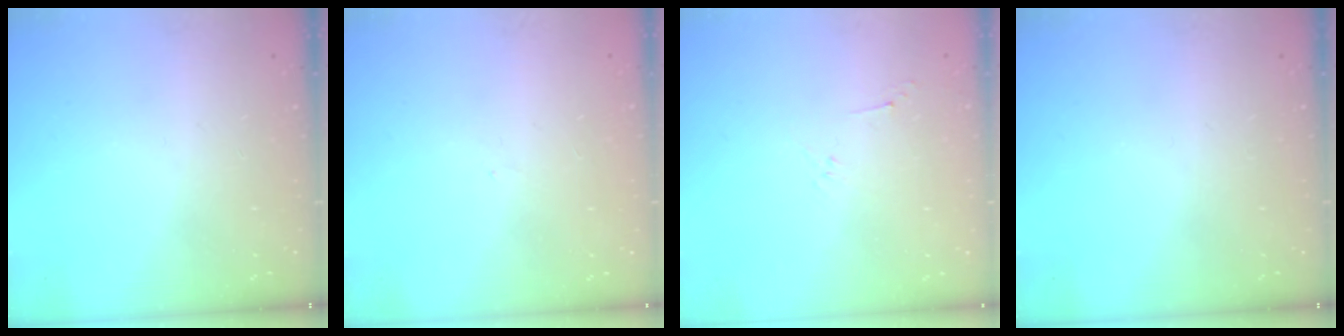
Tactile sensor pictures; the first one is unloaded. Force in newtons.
{"total": 0.0}
{"total": 2.8, "press": 2.7, "slide": 0.6}
{"total": 0.0}